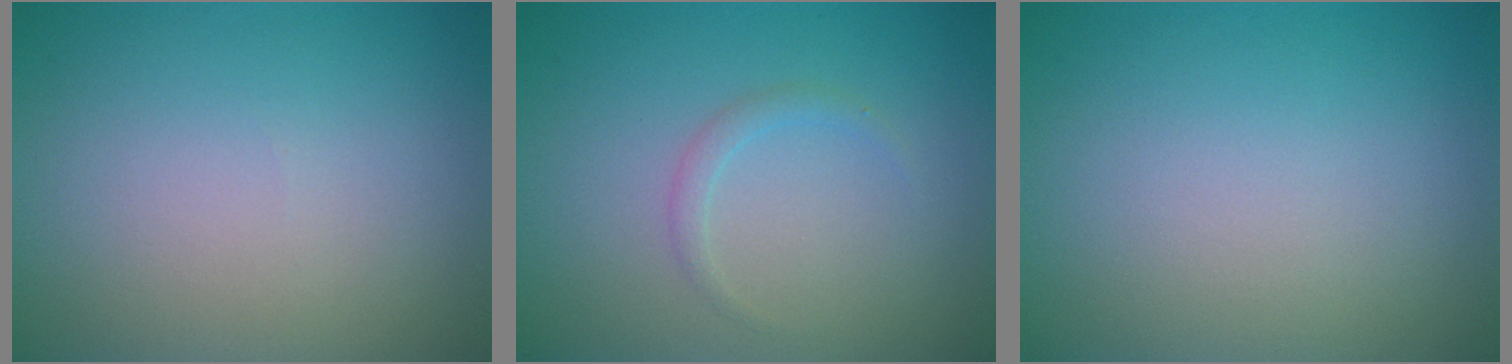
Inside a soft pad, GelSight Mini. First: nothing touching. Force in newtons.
{"total": 1.0, "press": 1.0, "slide": 0.0}
{"total": 0.0}